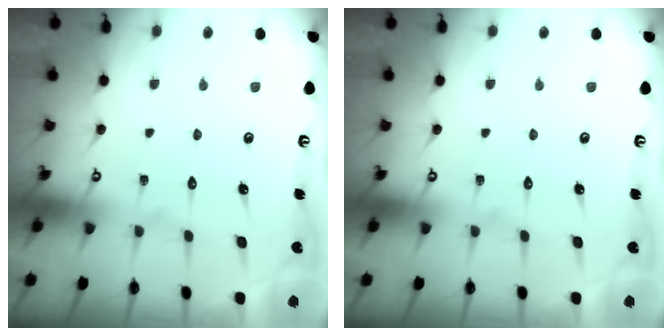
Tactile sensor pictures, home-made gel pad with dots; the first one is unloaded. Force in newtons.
{"total": 0.0}